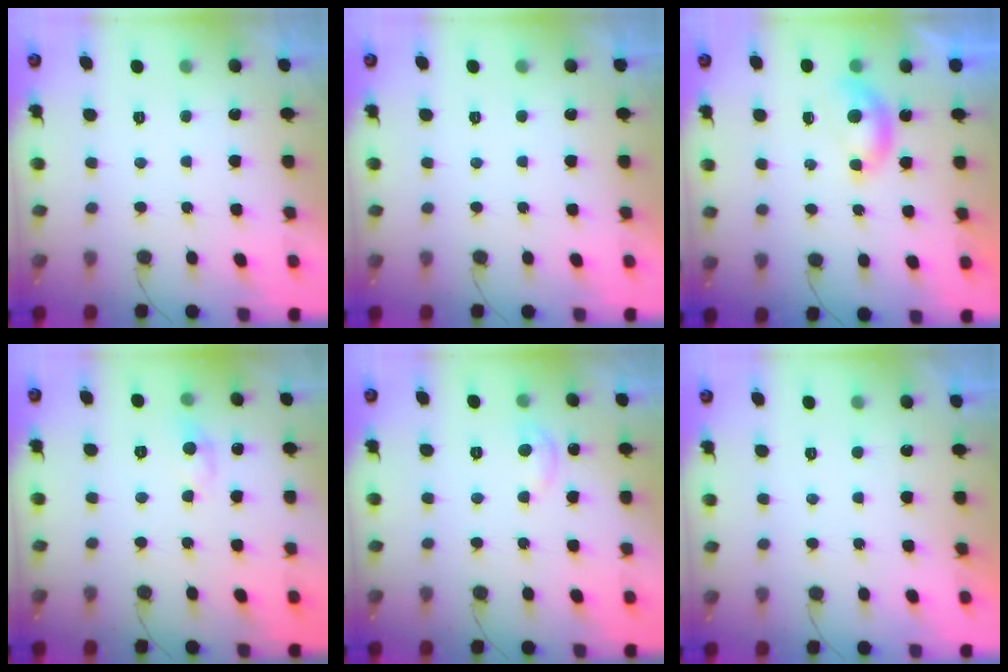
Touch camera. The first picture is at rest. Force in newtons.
{"total": 0.0}
{"total": 4.5, "press": 4.5, "slide": 0.6}
{"total": 3.0, "press": 3.0, "slide": 0.4}
{"total": 5.6, "press": 5.6, "slide": 0.8}
{"total": 0.0}